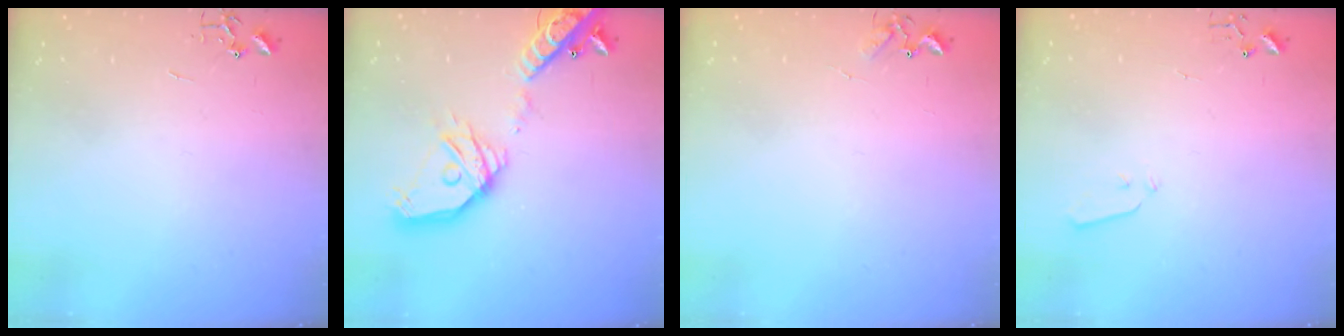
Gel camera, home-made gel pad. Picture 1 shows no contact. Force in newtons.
{"total": 21.9, "press": 21.6, "slide": 3.8}
{"total": 4.5, "press": 4.5, "slide": 0.5}
{"total": 3.6, "press": 3.6, "slide": 0.6}